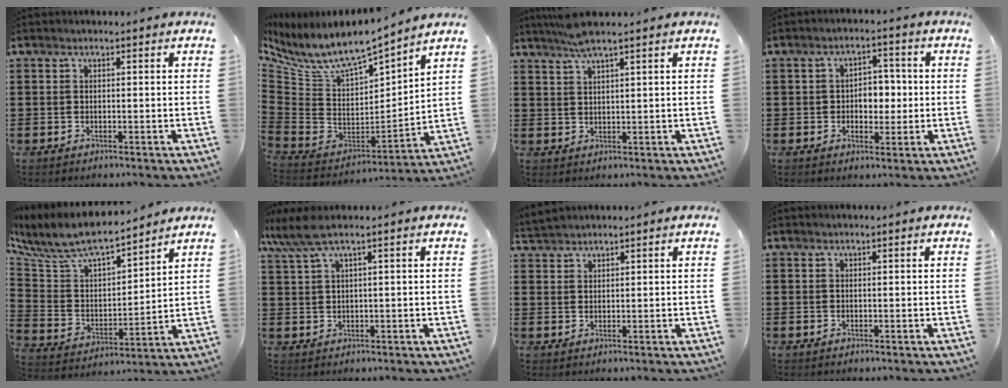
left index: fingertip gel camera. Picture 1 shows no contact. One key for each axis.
{"total": 6.9, "fx": 5.7, "fy": 2.1, "fz": 3.3, "tx": -0.095, "ty": -0.055, "tz": 0.097}
{"total": 3.9, "fx": 3.0, "fy": 0.0, "fz": 2.4, "tx": -0.055, "ty": 0.000, "tz": 0.055}
{"total": 4.7, "fx": -0.2, "fy": 3.2, "fz": 3.4, "tx": -0.057, "ty": 0.004, "tz": -0.012}
{"total": 8.7, "fx": 7.6, "fy": 2.1, "fz": 3.7, "tx": -0.106, "ty": -0.051, "tz": 0.130}
{"total": 4.2, "fx": 2.3, "fy": 0.2, "fz": 3.5, "tx": -0.088, "ty": -0.007, "tz": 0.036}
{"total": 2.1, "fx": 2.1, "fy": 0.1, "fz": 0.1, "tx": -0.007, "ty": 0.001, "tz": 0.042}
{"total": 0.0}